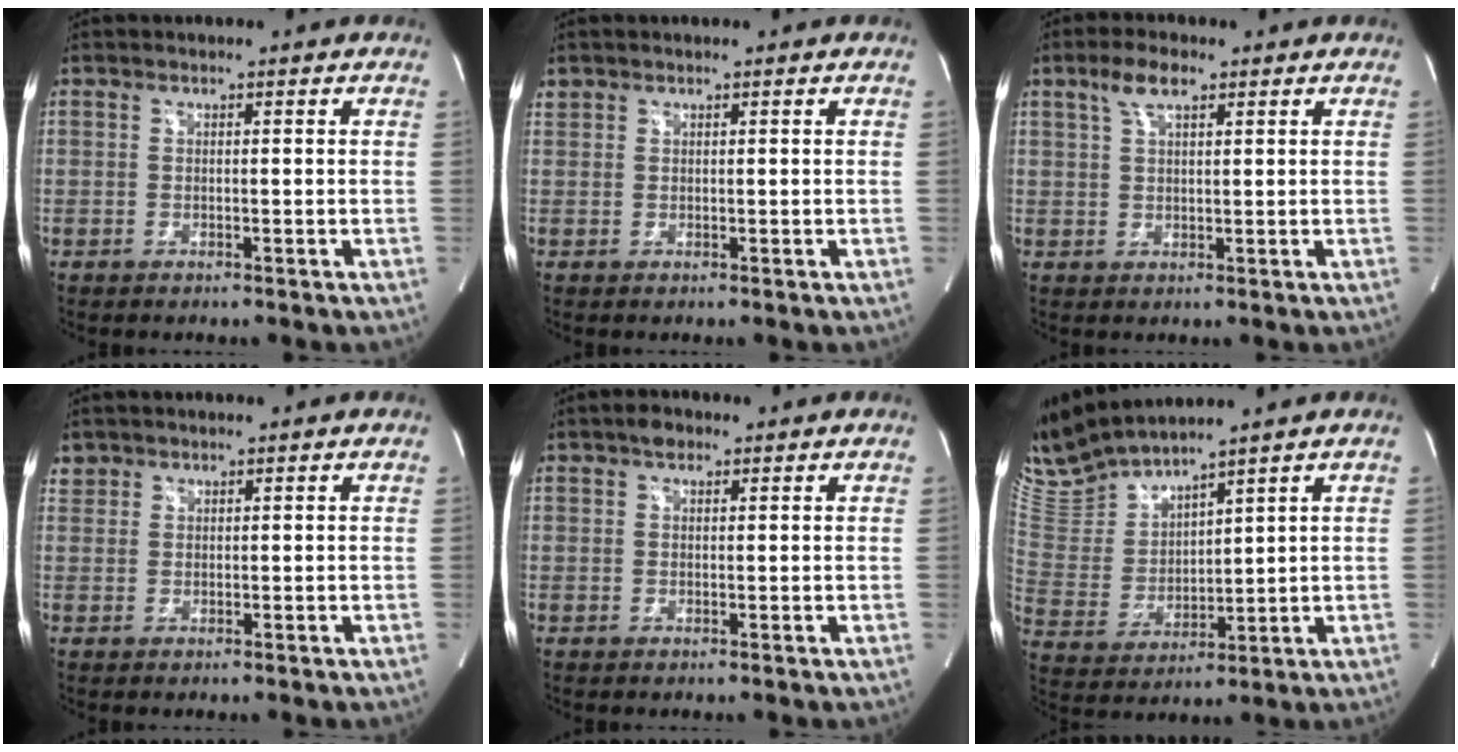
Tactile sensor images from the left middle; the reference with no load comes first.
{"total": 0.9, "force": [0.7, 0.6, 0.0], "torque": [0.003, 0.012, 0.014]}
{"total": 4.2, "force": [2.6, 1.5, 3.0], "torque": [-0.066, 0.011, 0.053]}
{"total": 1.8, "force": [1.3, 1.2, -0.2], "torque": [0.011, 0.009, 0.022]}
{"total": 1.7, "force": [1.2, 0.9, 0.9], "torque": [-0.018, 0.007, 0.018]}
{"total": 9.8, "force": [9.5, -0.4, 2.3], "torque": [-0.073, 0.000, 0.212]}